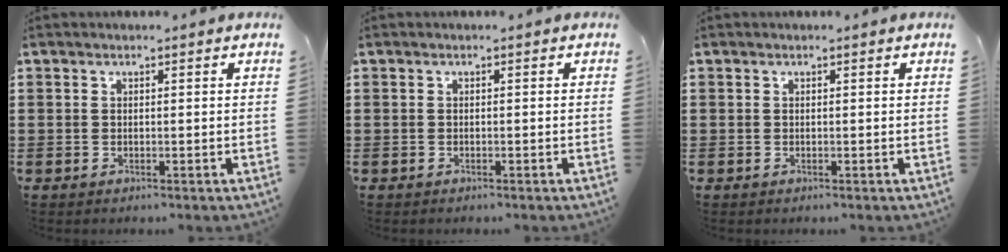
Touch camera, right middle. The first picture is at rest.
{"total": 0.0}
{"total": 0.0}